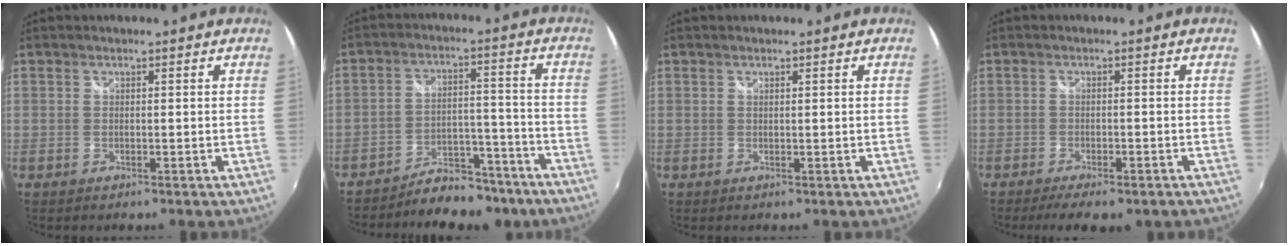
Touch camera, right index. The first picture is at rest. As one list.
[{"total": 11.1, "force": [-9.6, 4.5, 3.4], "torque": [-0.060, 0.030, -0.128]}, {"total": 0.0}, {"total": 7.0, "force": [-5.3, 2.0, 4.1], "torque": [-0.094, -0.021, -0.079]}]